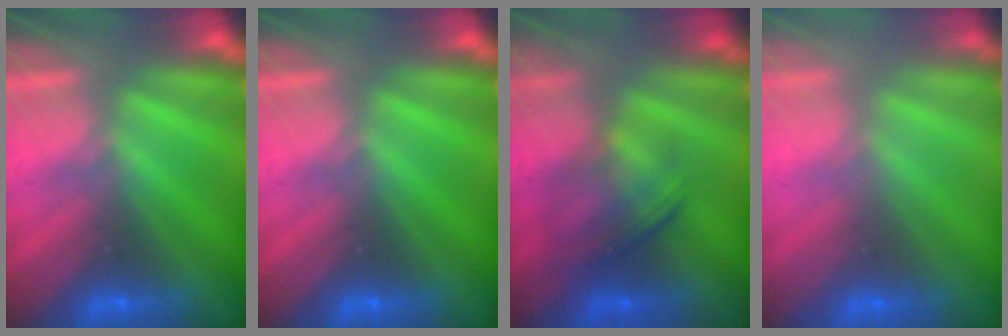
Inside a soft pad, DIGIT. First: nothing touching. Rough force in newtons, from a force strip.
{"total": 0.0}
{"total": 1.9}
{"total": 2.5}